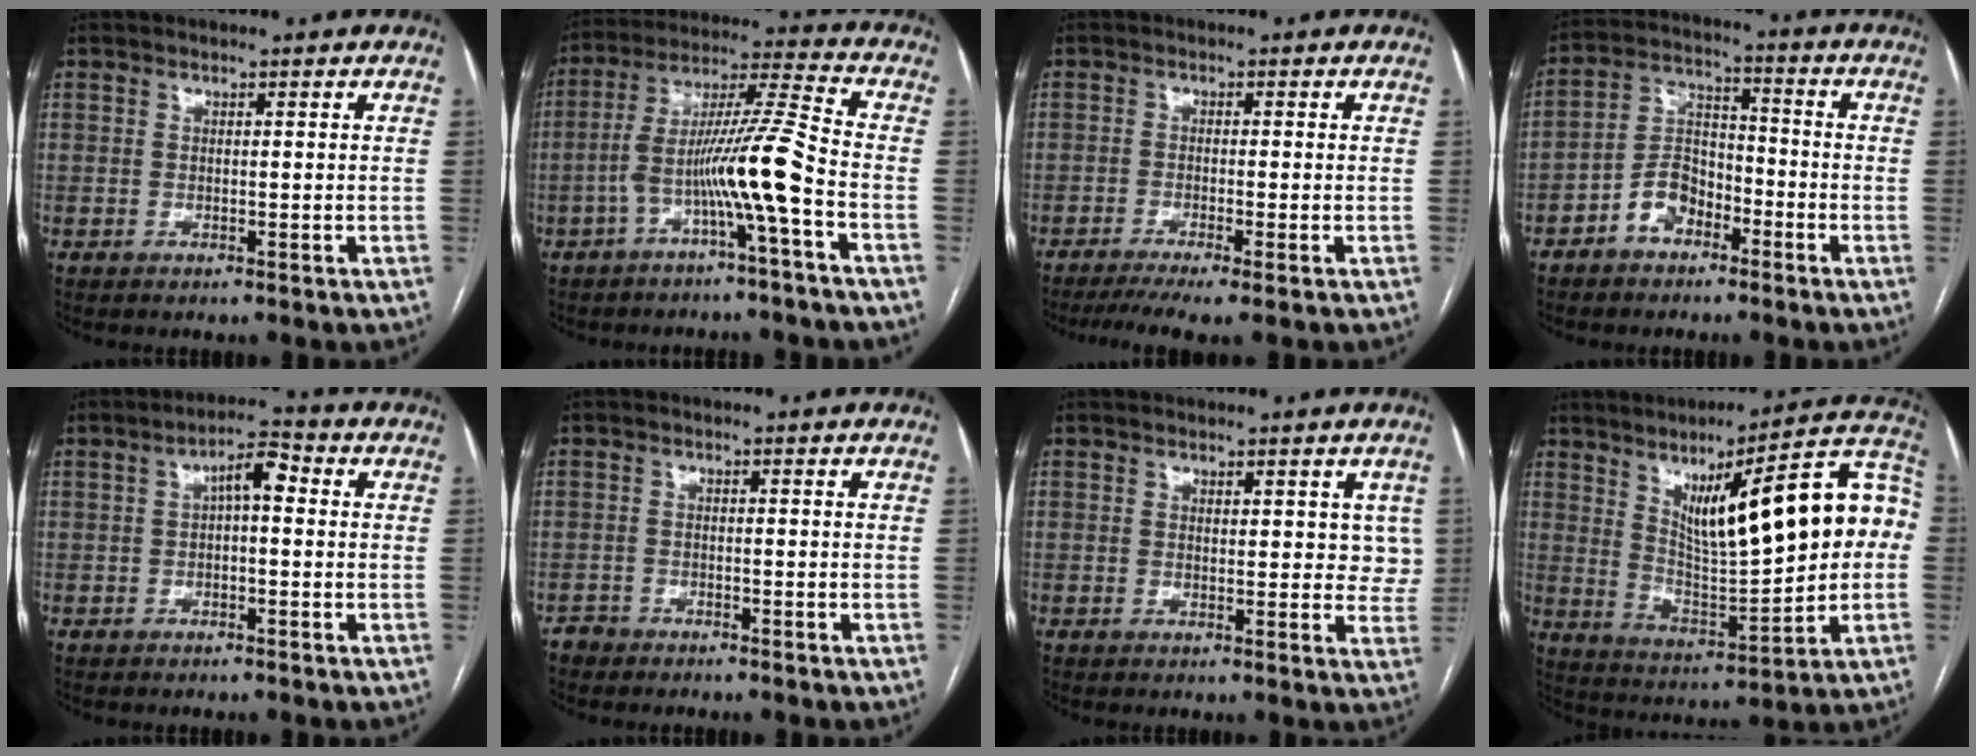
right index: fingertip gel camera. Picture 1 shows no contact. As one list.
[{"total": 11.3, "force": [-4.1, -1.1, 10.5], "torque": [-0.196, 0.024, -0.075]}, {"total": 6.0, "force": [-4.4, -0.2, 4.1], "torque": [-0.065, -0.009, -0.071]}, {"total": 6.0, "force": [-3.3, 4.0, 3.1], "torque": [-0.061, 0.022, -0.061]}, {"total": 4.7, "force": [0.6, 1.6, 4.4], "torque": [-0.073, 0.025, 0.008]}, {"total": 1.5, "force": [-1.4, 0.5, -0.3], "torque": [0.005, 0.000, -0.026]}, {"total": 4.9, "force": [1.9, 2.4, 3.8], "torque": [-0.031, -0.003, 0.020]}, {"total": 21.6, "force": [4.1, 4.5, 20.7], "torque": [-0.308, 0.030, 0.065]}]